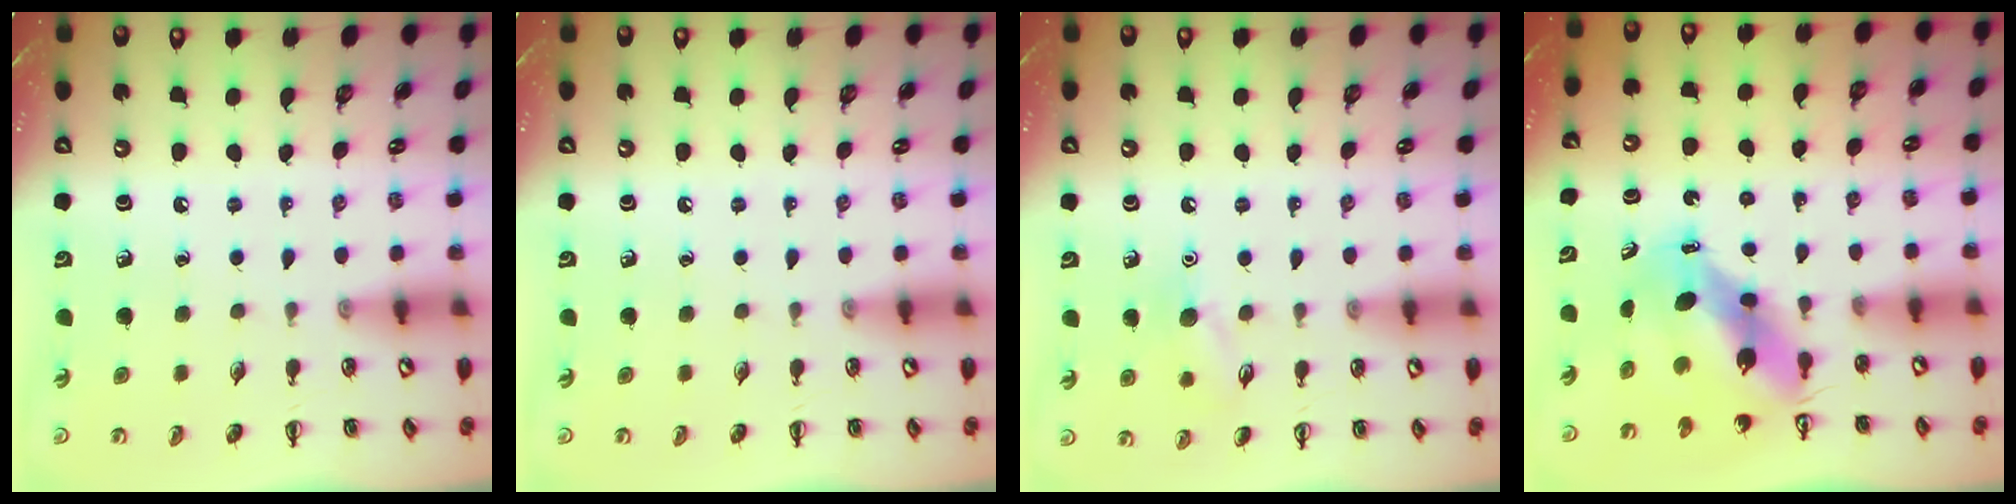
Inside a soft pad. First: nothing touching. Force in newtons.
{"total": 0.0}
{"total": 8.0, "press": 7.9, "slide": 1.5}
{"total": 8.1, "press": 7.8, "slide": 2.3}